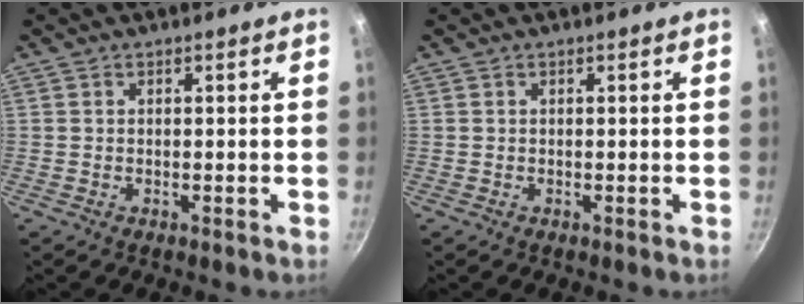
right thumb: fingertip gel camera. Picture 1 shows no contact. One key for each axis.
{"total": 0.0}